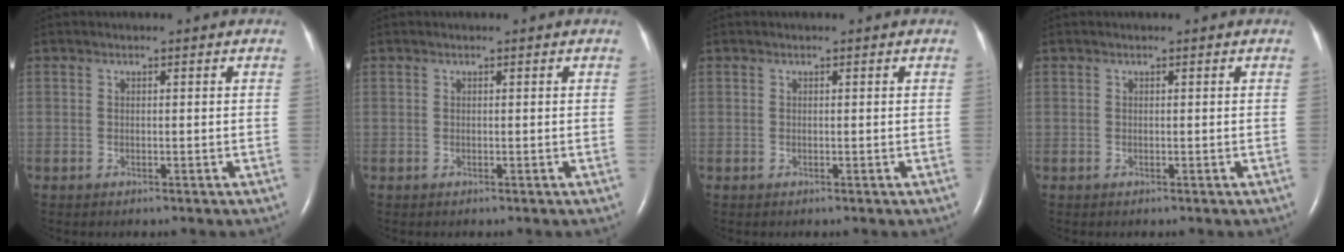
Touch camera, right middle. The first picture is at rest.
{"total": 0.0}
{"total": 0.0}
{"total": 0.0}